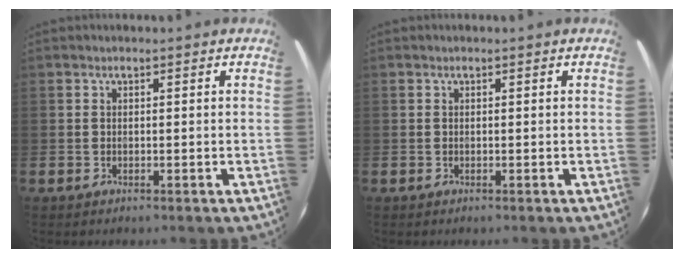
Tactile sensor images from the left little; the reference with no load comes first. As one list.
[{"total": 0.0}]